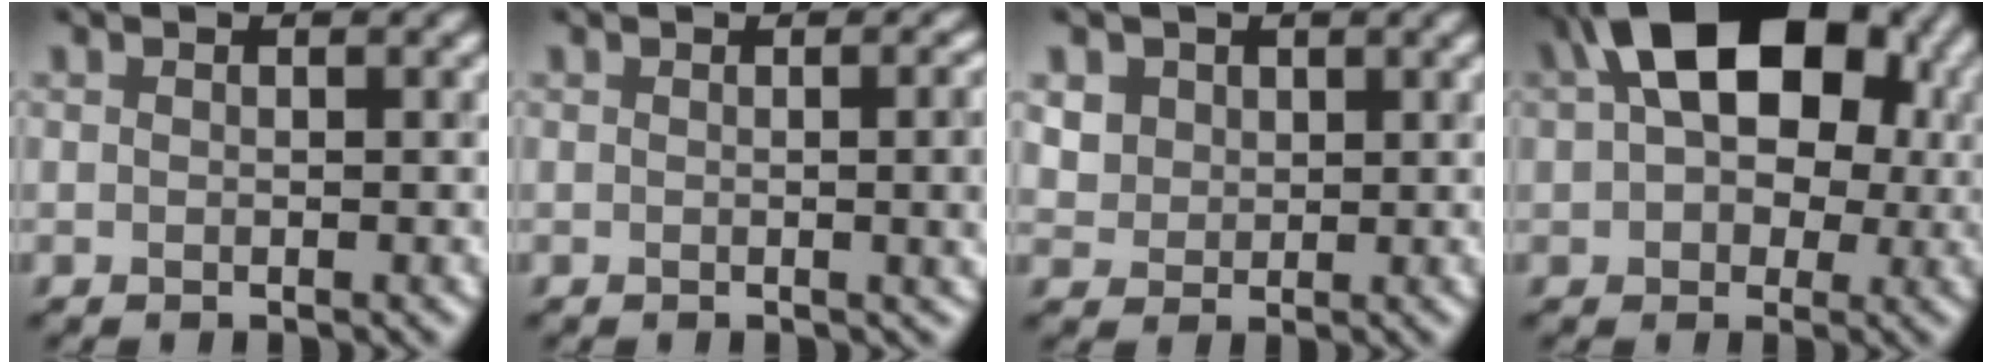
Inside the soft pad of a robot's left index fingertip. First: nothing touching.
{"total": 4.0, "force": [-0.1, 1.6, 3.6], "torque": [-0.024, 0.009, -0.007]}
{"total": 2.5, "force": [1.2, 2.2, 0.3], "torque": [-0.013, 0.007, 0.031]}
{"total": 13.0, "force": [3.5, 8.4, 9.3], "torque": [-0.112, 0.026, 0.048]}